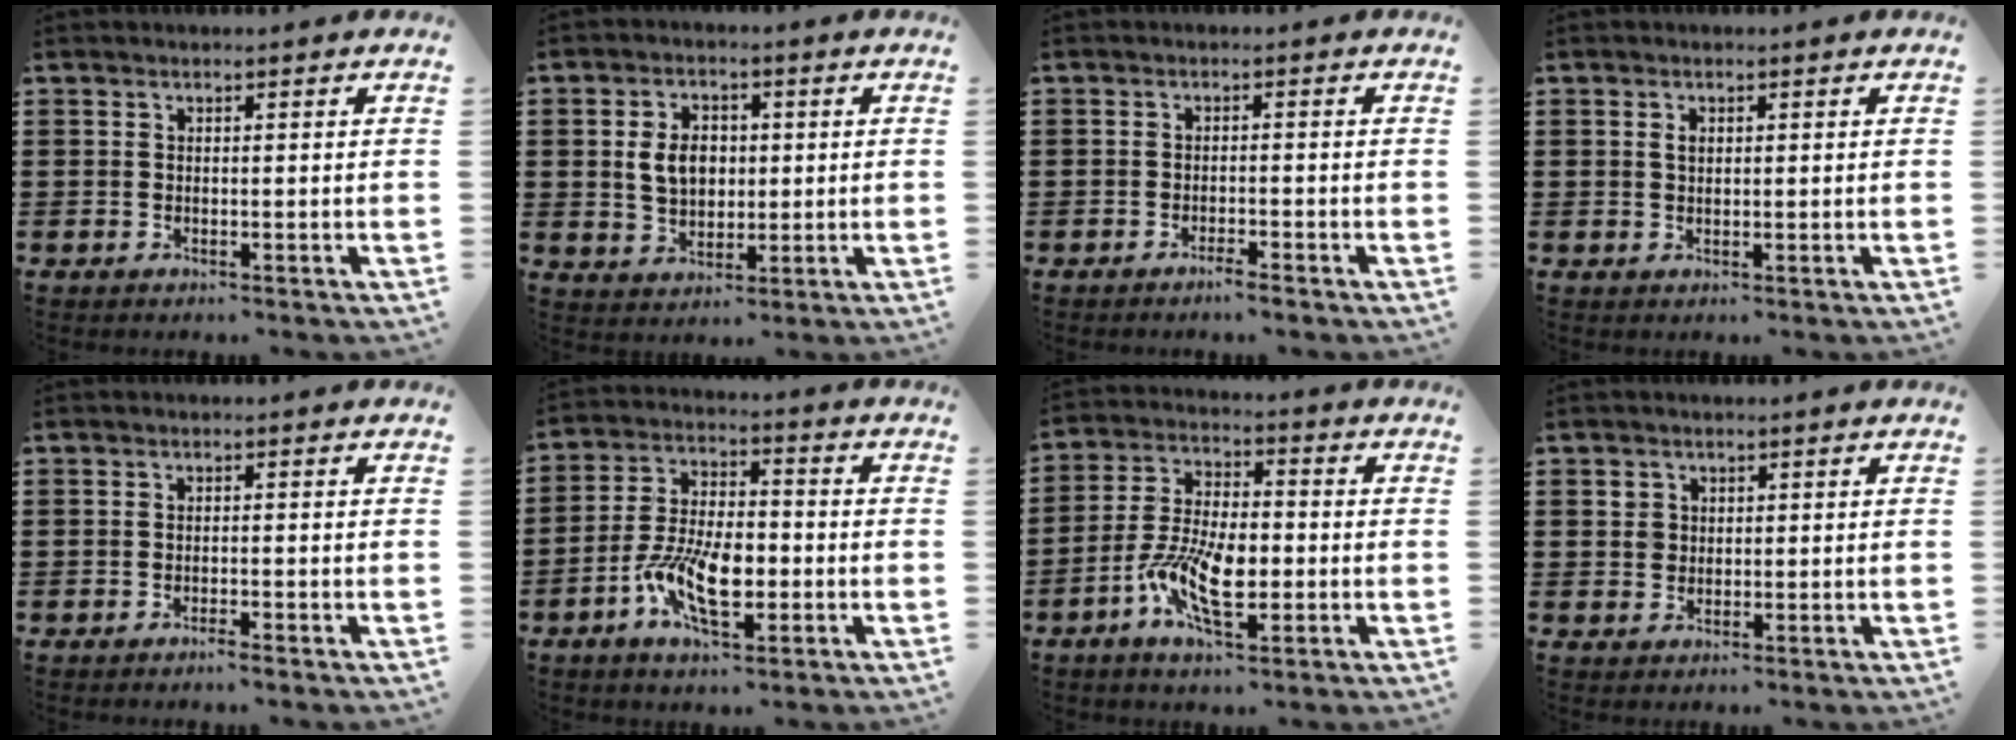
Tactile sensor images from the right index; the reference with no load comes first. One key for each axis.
{"total": 5.7, "fx": 0.6, "fy": 4.2, "fz": 3.8, "tx": -0.092, "ty": 0.006, "tz": 0.002}
{"total": 1.5, "fx": -1.3, "fy": -0.1, "fz": 0.7, "tx": -0.013, "ty": -0.003, "tz": -0.023}
{"total": 1.2, "fx": 0.4, "fy": 0.7, "fz": 0.9, "tx": -0.020, "ty": 0.004, "tz": 0.006}
{"total": 1.0, "fx": -0.9, "fy": -0.1, "fz": 0.5, "tx": -0.010, "ty": -0.004, "tz": -0.016}
{"total": 9.9, "fx": -3.5, "fy": 5.0, "fz": 7.9, "tx": -0.177, "ty": -0.001, "tz": -0.067}
{"total": 10.1, "fx": -3.2, "fy": 4.8, "fz": 8.3, "tx": -0.185, "ty": -0.003, "tz": -0.062}
{"total": 1.8, "fx": 0.5, "fy": 1.7, "fz": 0.4, "tx": -0.013, "ty": 0.008, "tz": 0.009}